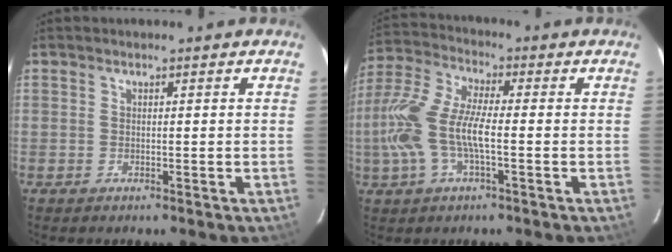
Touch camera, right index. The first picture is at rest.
{"total": 13.4, "force": [-2.4, 4.2, 12.5], "torque": [-0.268, 0.002, -0.049]}